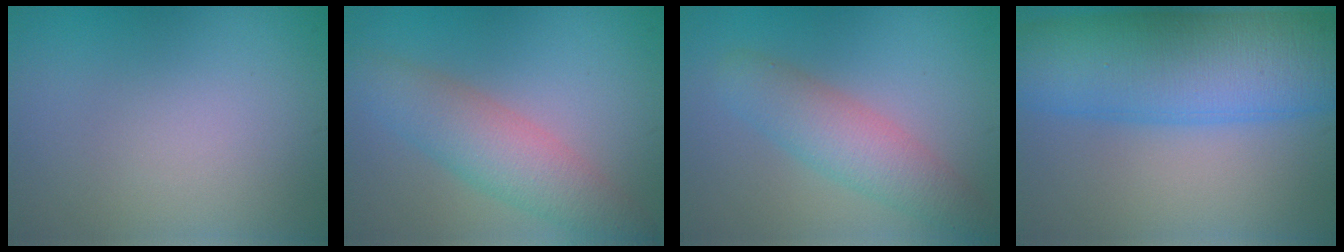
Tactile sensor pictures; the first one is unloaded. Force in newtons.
{"total": 4.7, "press": 4.7, "slide": 0.2}
{"total": 4.2, "press": 4.2, "slide": 0.4}
{"total": 11.6, "press": 11.6, "slide": 0.1}